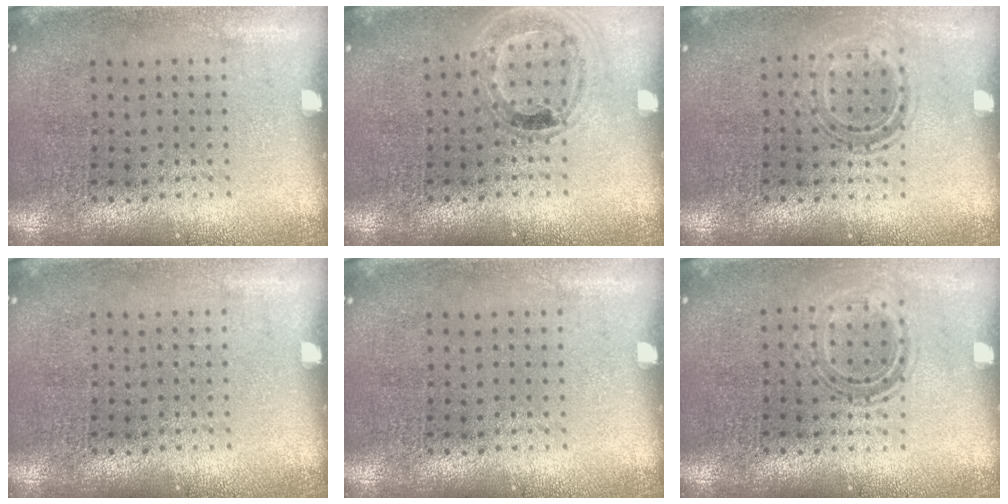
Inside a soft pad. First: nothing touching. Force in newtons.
{"total": 0.9, "press": 0.9, "slide": 0.1}
{"total": 1.0, "press": 0.9, "slide": 0.4}
{"total": 0.0}
{"total": 0.0}
{"total": 1.0, "press": 0.9, "slide": 0.4}